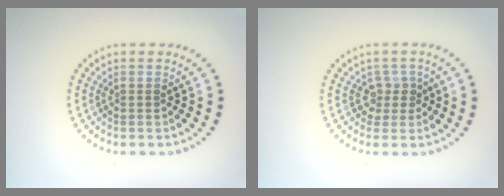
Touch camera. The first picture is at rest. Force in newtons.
{"total": 1.9, "press": 1.4, "slide": 1.3}